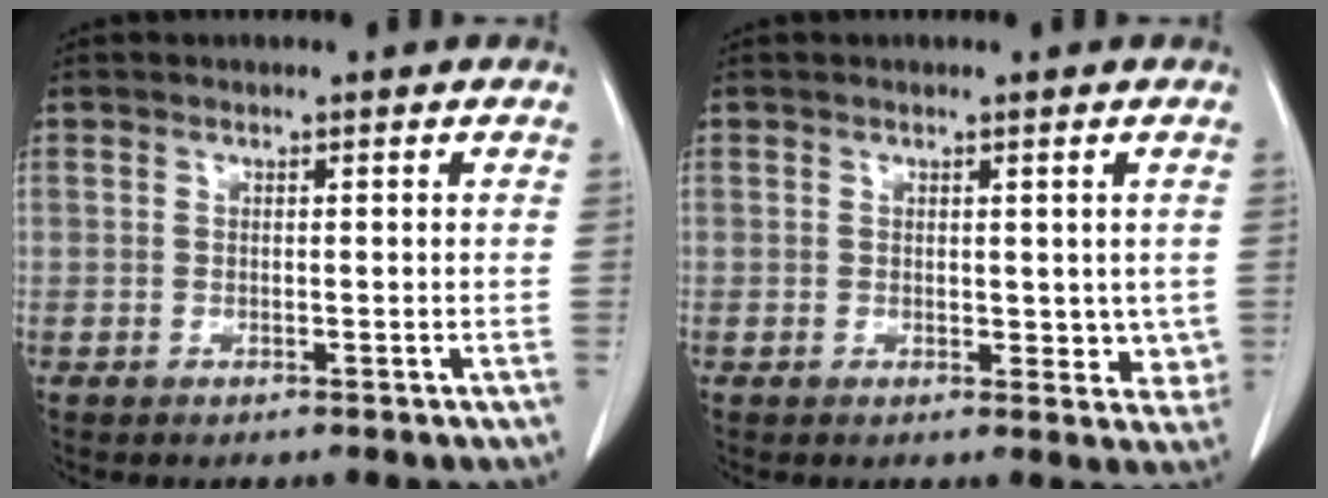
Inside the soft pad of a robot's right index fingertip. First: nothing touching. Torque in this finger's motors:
{"motor_torque": [0.00, 0.06, 0.00, 0.00]}